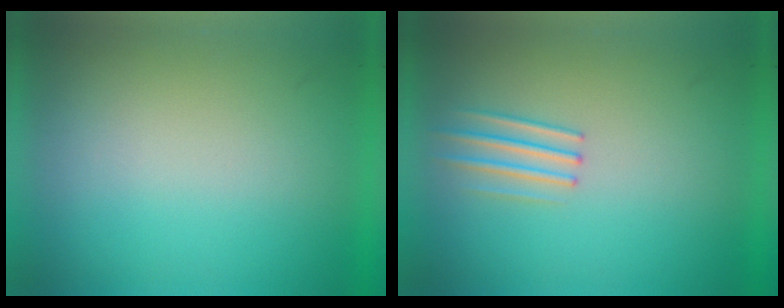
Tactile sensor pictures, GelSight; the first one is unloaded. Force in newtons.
{"total": 1.7}